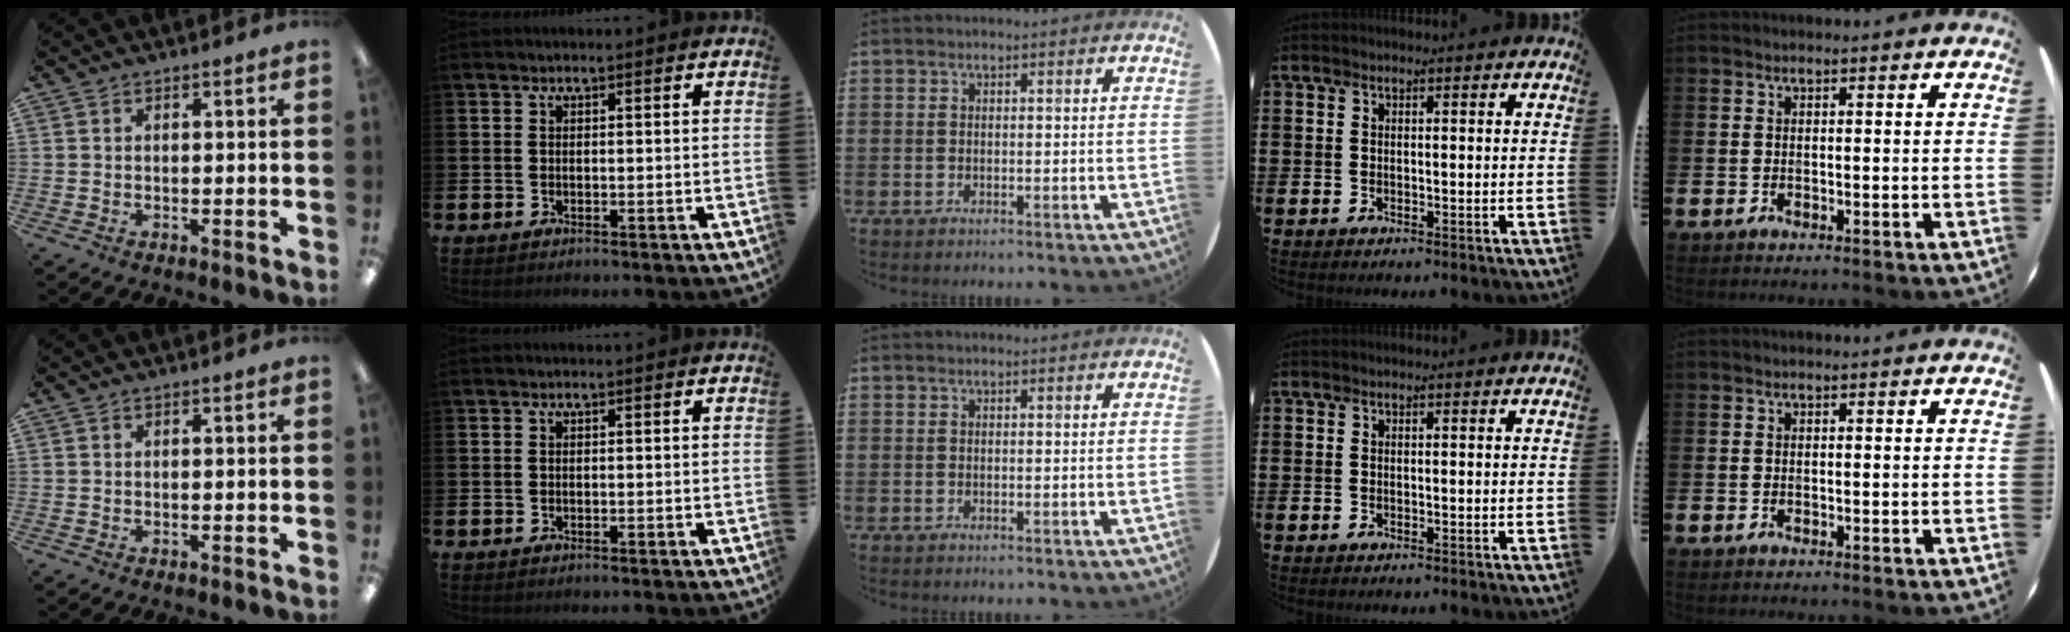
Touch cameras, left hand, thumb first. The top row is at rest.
{}